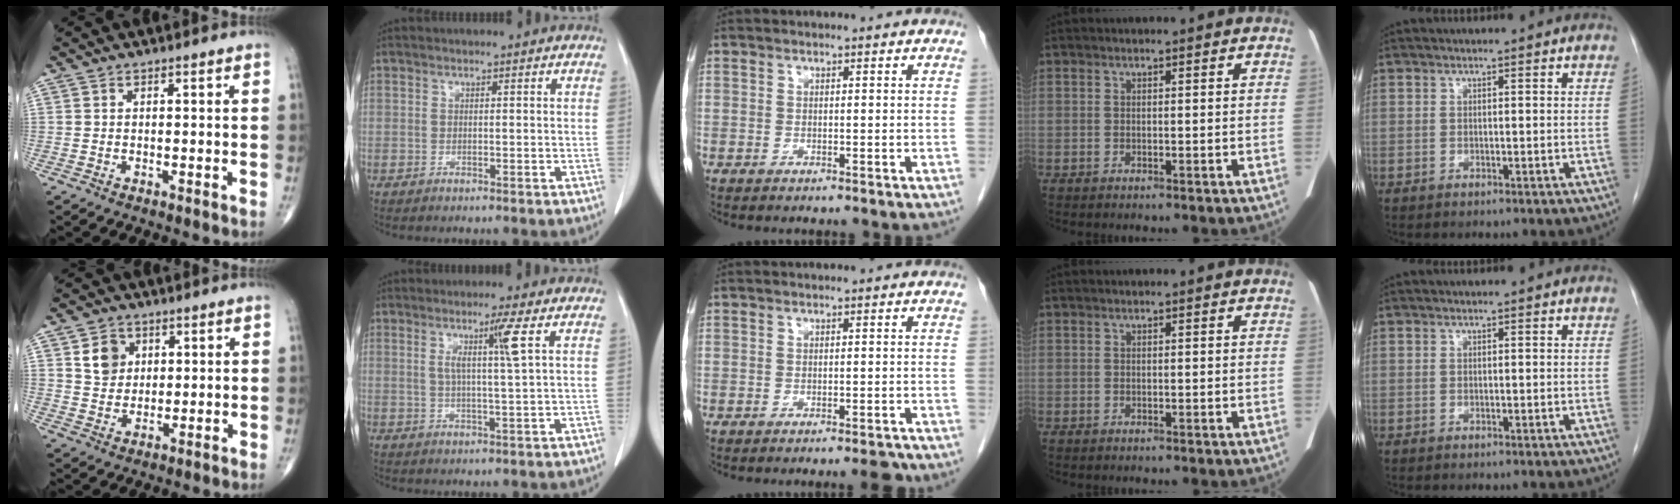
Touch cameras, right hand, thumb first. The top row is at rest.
{"thumb": {"total": 5.8, "force": [2.1, 4.8, 2.4], "torque": [-0.021, -0.010, 0.038]}, "index": {"total": 4.8, "force": [1.6, -1.2, 4.4], "torque": [-0.085, -0.005, 0.029]}, "middle": {"total": 2.3, "force": [-2.1, -0.1, 0.8], "torque": [-0.003, -0.004, -0.027]}}